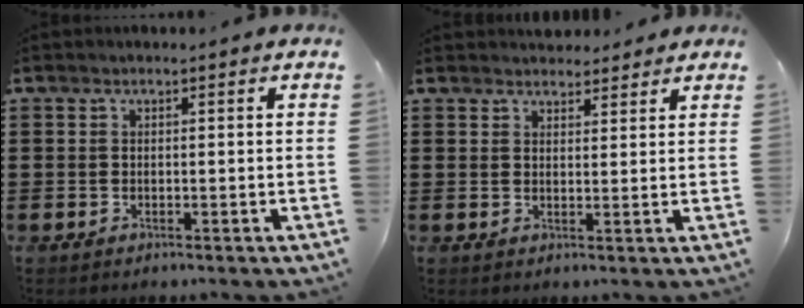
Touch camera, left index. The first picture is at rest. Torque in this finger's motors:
{"motor_torque": [-0.77, -1.36, -0.86, 0.03]}